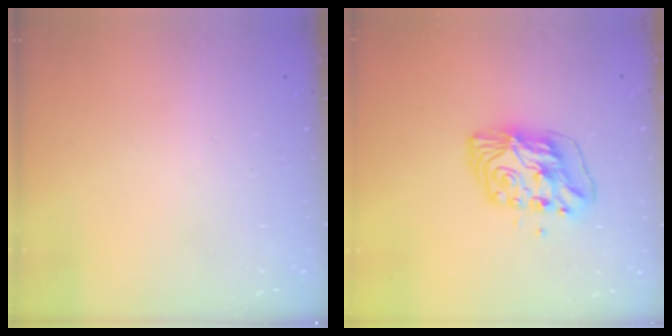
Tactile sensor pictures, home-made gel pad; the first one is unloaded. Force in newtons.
{"total": 9.3, "press": 9.3, "slide": 0.8}